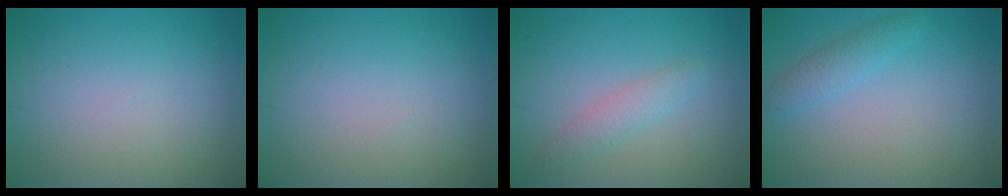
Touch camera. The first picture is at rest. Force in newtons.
{"total": 0.0}
{"total": 2.0, "press": 2.0, "slide": 0.1}
{"total": 1.9, "press": 1.9, "slide": 0.1}